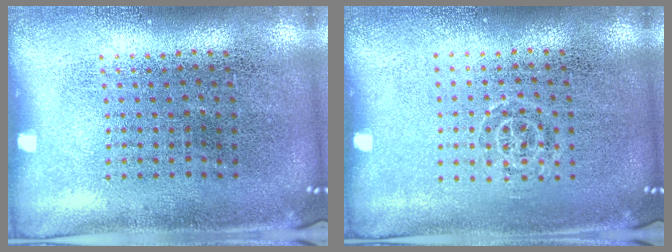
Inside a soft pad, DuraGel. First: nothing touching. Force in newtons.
{"total": 0.7, "press": 0.5, "slide": 0.4}